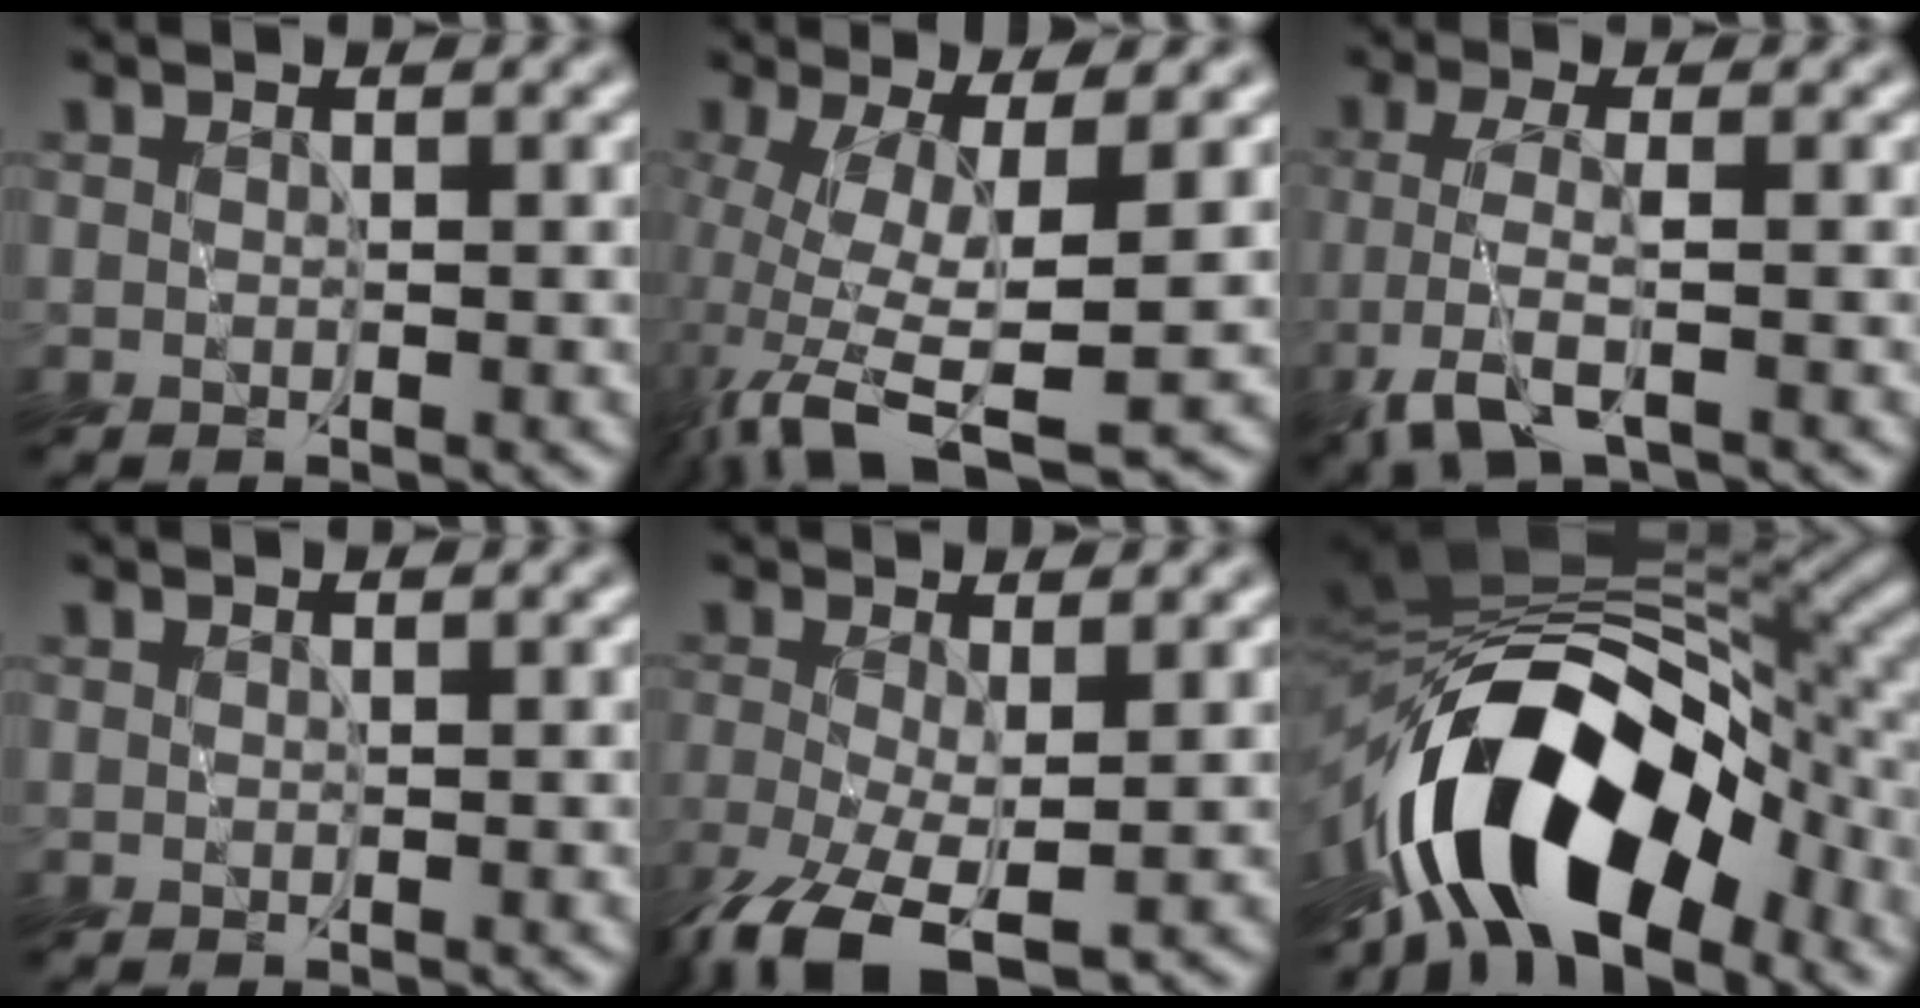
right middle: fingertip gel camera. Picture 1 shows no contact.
{"total": 9.4, "force": [-3.3, 2.8, 8.3], "torque": [-0.172, -0.016, -0.056]}
{"total": 3.4, "force": [-1.6, 0.7, 2.9], "torque": [-0.068, -0.005, -0.036]}
{"total": 0.0}
{"total": 5.7, "force": [-2.6, 2.3, 4.5], "torque": [-0.111, -0.021, -0.045]}
{"total": 13.6, "force": [-6.8, 6.3, 9.9], "torque": [-0.160, -0.001, -0.118]}